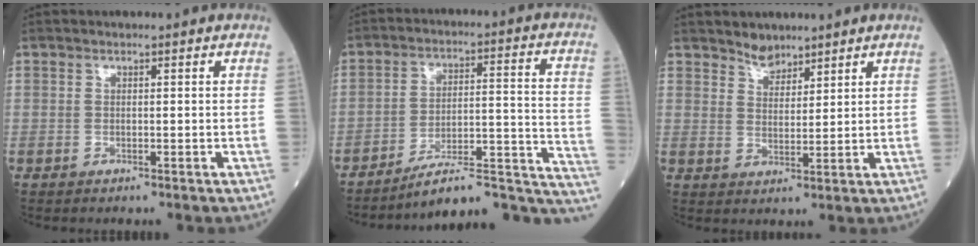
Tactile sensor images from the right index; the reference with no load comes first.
{"total": 17.7, "force": [-15.5, 2.1, 8.2], "torque": [-0.052, 0.050, -0.222]}
{"total": 3.4, "force": [3.0, 1.4, 0.6], "torque": [-0.008, 0.002, 0.053]}